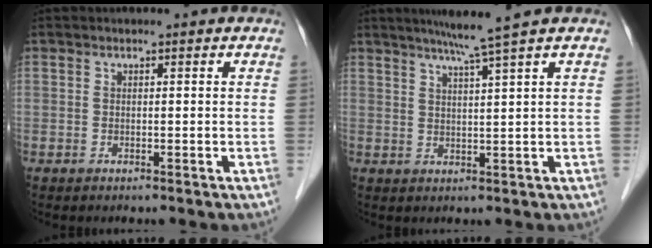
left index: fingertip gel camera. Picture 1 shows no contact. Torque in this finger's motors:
{"motor_torque": [-1.04, -1.03, -0.16, 0.00]}